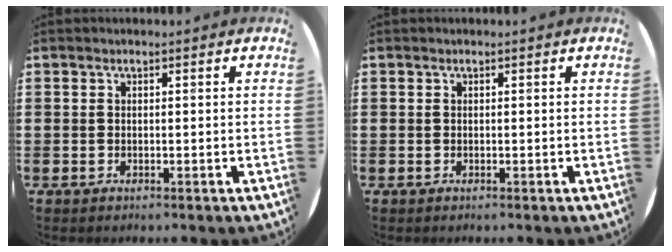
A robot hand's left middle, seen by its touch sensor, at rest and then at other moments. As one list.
[{"total": 0.0}]